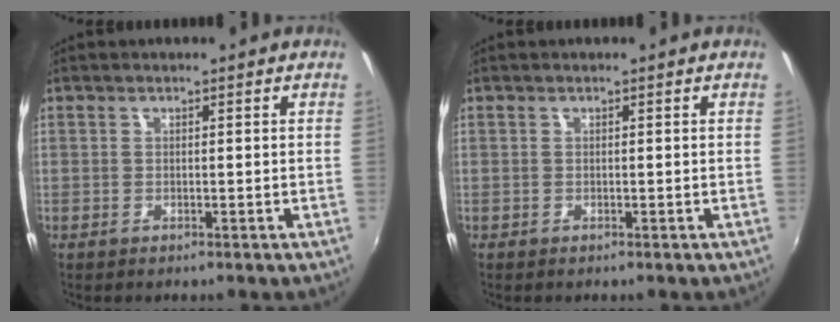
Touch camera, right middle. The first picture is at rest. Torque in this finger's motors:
{"motor_torque": [0.05, -0.14, 0.02, 0.00]}